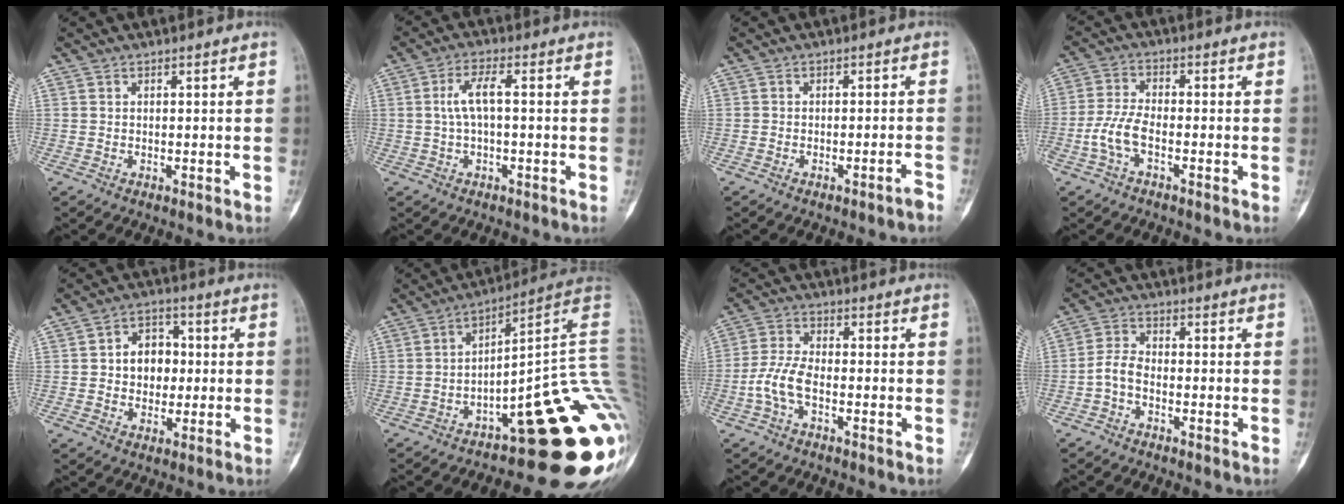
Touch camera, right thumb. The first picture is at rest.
{"total": 5.0, "force": [0.2, 1.8, 4.7], "torque": [-0.103, 0.017, 0.001]}
{"total": 1.7, "force": [-1.5, 0.2, 0.9], "torque": [-0.010, 0.018, -0.021]}
{"total": 5.9, "force": [-2.4, 2.8, 4.6], "torque": [-0.103, 0.017, -0.054]}
{"total": 8.0, "force": [0.4, 6.3, 4.9], "torque": [-0.032, 0.014, 0.001]}
{"total": 26.5, "force": [-8.2, 7.6, 24.0], "torque": [-0.203, 0.077, -0.104]}
{"total": 6.4, "force": [-2.3, 3.2, 5.0], "torque": [-0.109, 0.019, -0.056]}
{"total": 4.1, "force": [-1.8, 2.5, 2.8], "torque": [-0.048, 0.015, -0.046]}